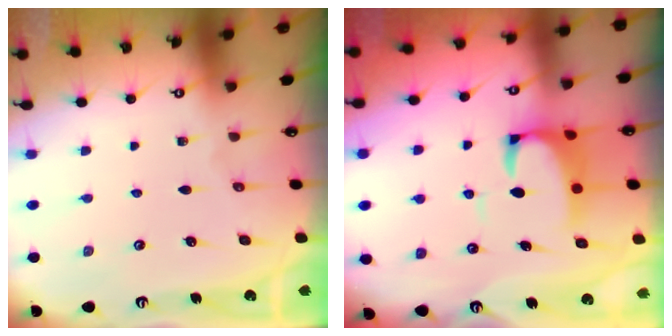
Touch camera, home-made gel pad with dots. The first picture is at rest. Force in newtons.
{"total": 7.3, "press": 7.2, "slide": 1.0}